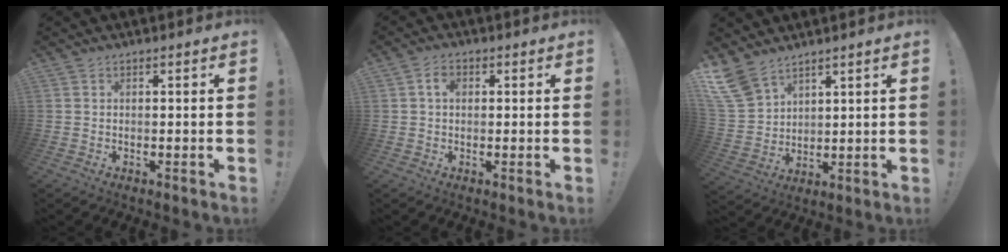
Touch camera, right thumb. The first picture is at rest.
{"total": 3.6, "force": [0.5, 2.5, 2.6], "torque": [-0.038, 0.005, 0.007]}
{"total": 10.0, "force": [7.6, 5.4, 3.7], "torque": [-0.083, -0.052, 0.151]}